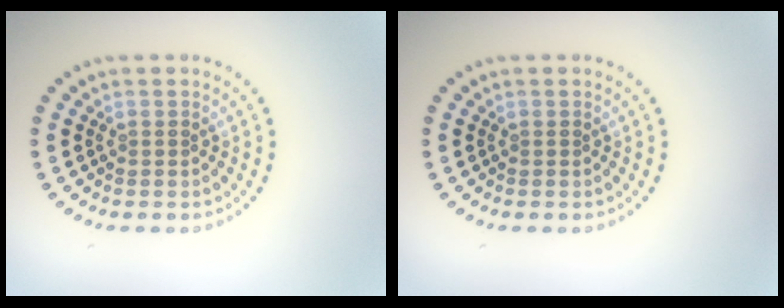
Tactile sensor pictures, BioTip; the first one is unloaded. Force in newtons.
{"total": 0.0}